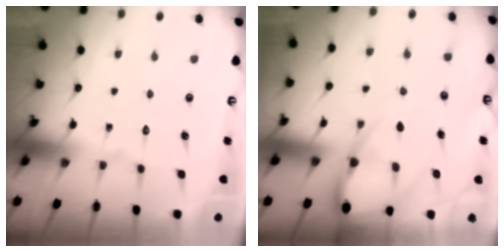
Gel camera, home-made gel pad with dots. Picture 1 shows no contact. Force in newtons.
{"total": 9.7, "press": 9.6, "slide": 0.9}